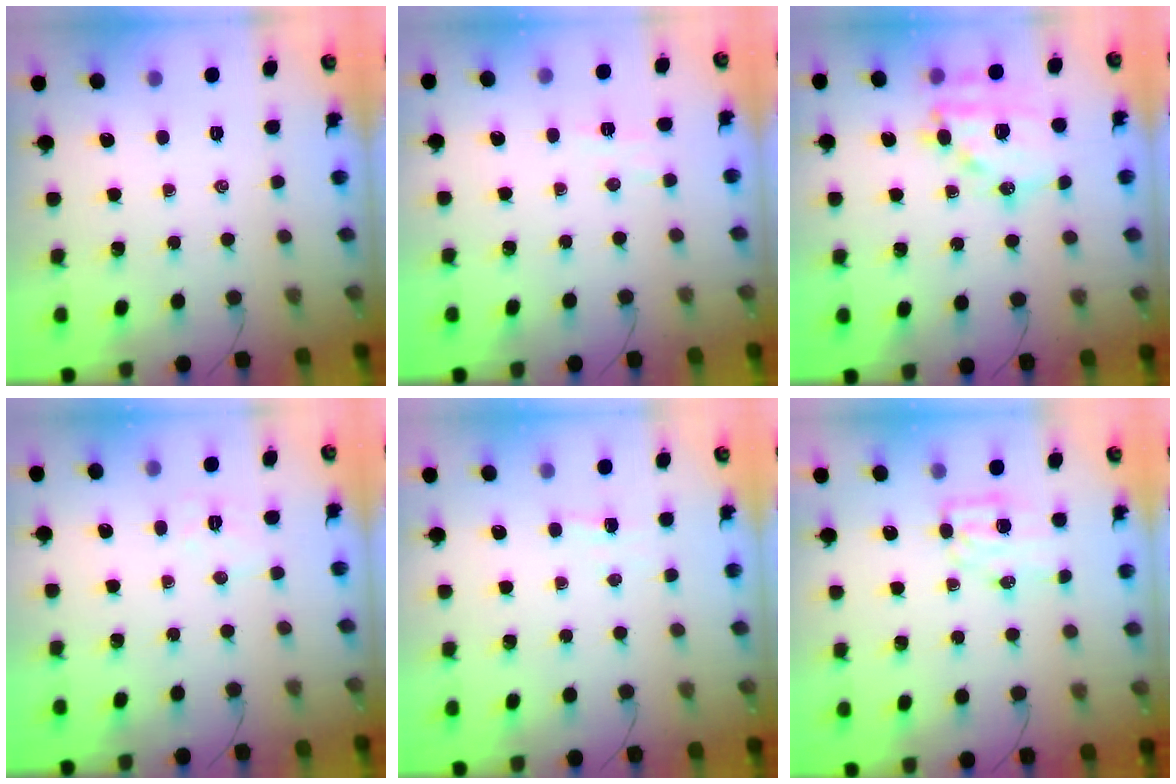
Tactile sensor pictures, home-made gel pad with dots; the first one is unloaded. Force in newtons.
{"total": 3.9, "press": 3.8, "slide": 1.0}
{"total": 15.8, "press": 15.4, "slide": 3.4}
{"total": 4.8, "press": 4.7, "slide": 1.0}
{"total": 3.0, "press": 2.9, "slide": 0.7}
{"total": 5.7, "press": 5.6, "slide": 1.0}